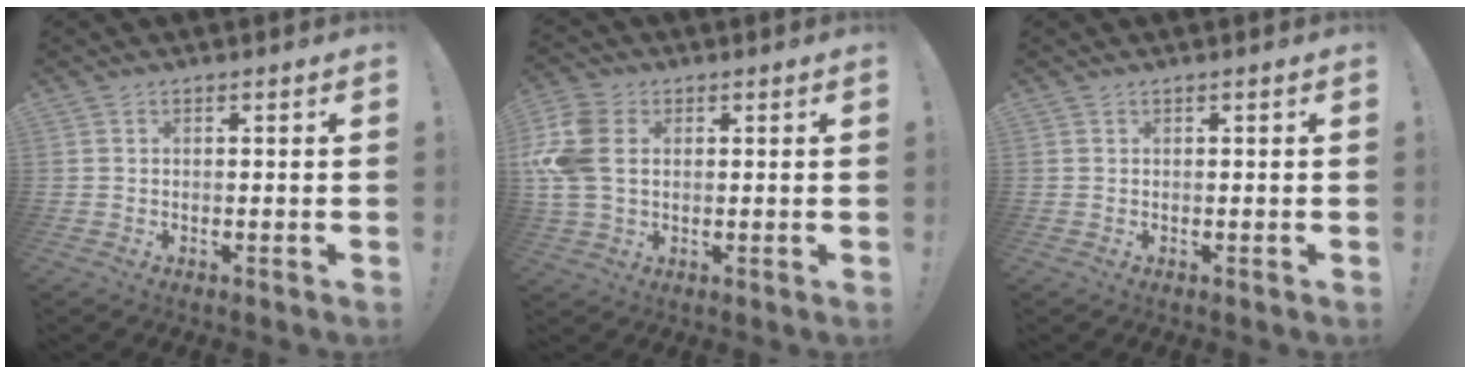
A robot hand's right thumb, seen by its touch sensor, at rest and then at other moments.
{"total": 13.8, "force": [2.3, 9.7, 9.5], "torque": [-0.213, 0.002, 0.046]}
{"total": 0.0}